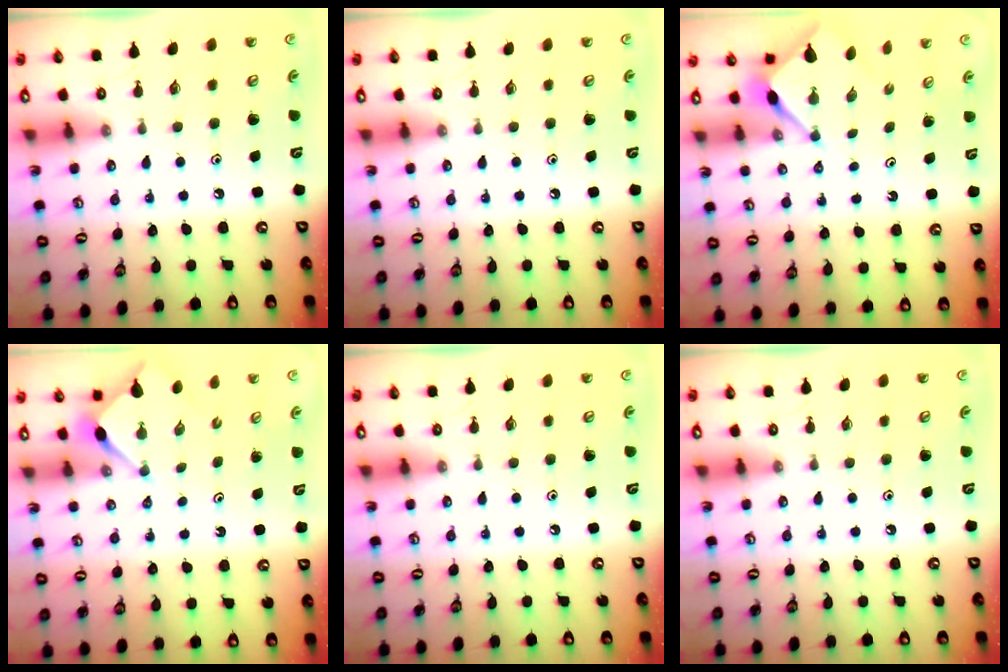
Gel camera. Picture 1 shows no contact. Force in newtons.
{"total": 0.0}
{"total": 3.0, "press": 3.0, "slide": 0.3}
{"total": 2.9, "press": 2.9, "slide": 0.3}
{"total": 0.0}
{"total": 0.0}